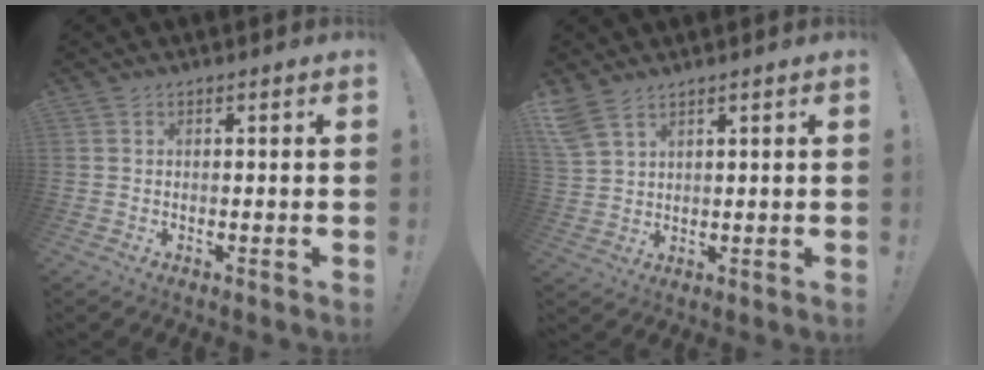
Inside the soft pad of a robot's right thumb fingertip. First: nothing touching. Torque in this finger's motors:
{"motor_torque": [-0.34, 0.87, 1.23, 1.11, 0.10]}